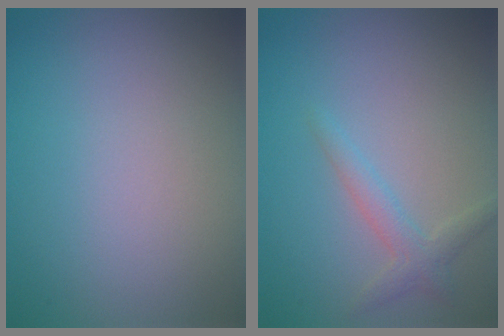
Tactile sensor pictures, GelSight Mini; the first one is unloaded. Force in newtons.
{"total": 1.9, "press": 1.9, "slide": 0.1}